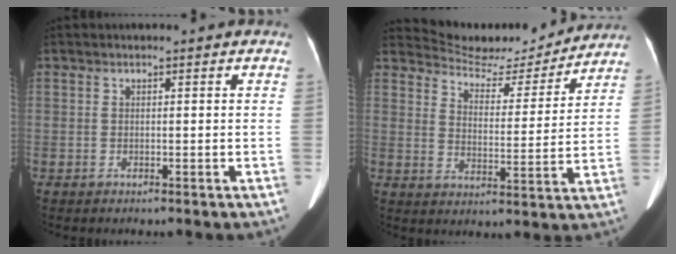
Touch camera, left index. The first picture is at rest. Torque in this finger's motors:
{"motor_torque": [-0.04, -0.46, -0.02, -0.04]}